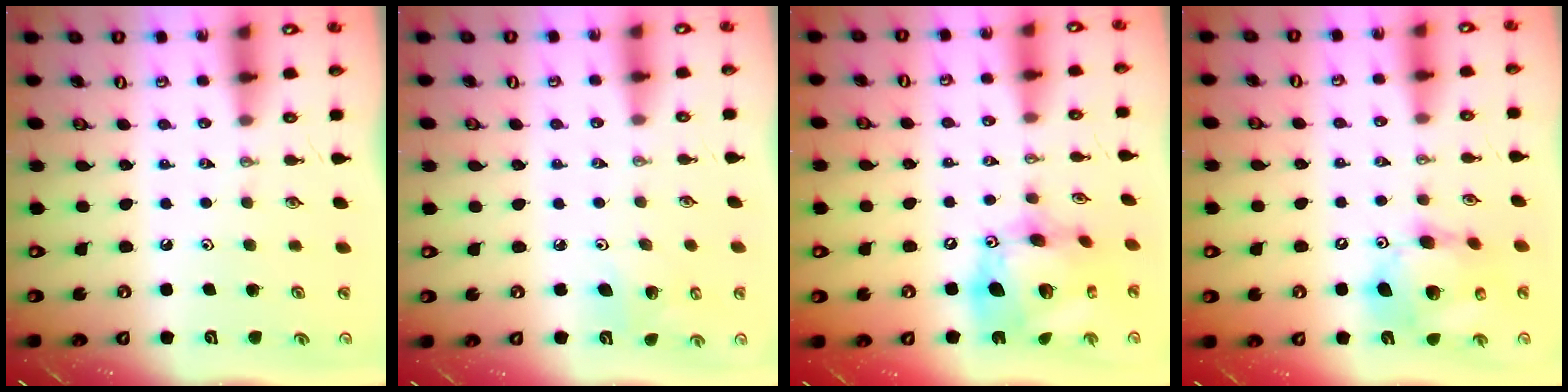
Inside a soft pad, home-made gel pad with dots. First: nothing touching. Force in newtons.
{"total": 5.0, "press": 4.5, "slide": 2.2}
{"total": 20.5, "press": 20.4, "slide": 2.1}
{"total": 14.4, "press": 14.2, "slide": 2.7}